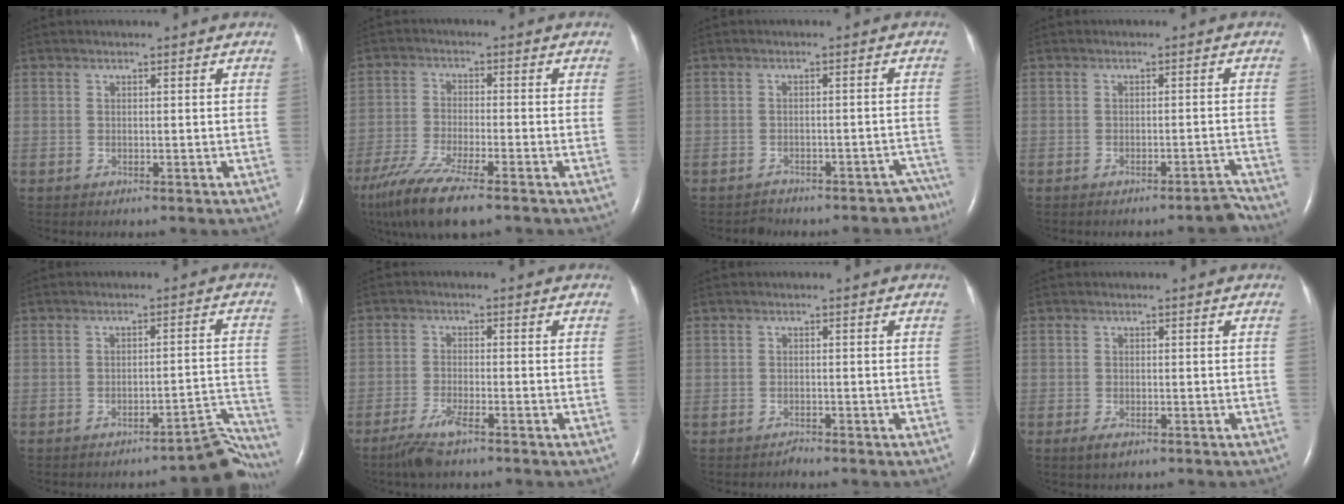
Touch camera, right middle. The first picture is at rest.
{"total": 11.7, "force": [-8.6, 1.5, 7.9], "torque": [-0.156, -0.031, -0.149]}
{"total": 6.0, "force": [-5.4, 2.6, 0.3], "torque": [0.024, 0.027, -0.062]}
{"total": 2.6, "force": [-2.4, -0.1, 0.9], "torque": [-0.006, 0.006, -0.032]}
{"total": 7.3, "force": [-7.0, 0.5, 2.2], "torque": [0.012, 0.040, -0.089]}
{"total": 4.6, "force": [-3.4, 0.5, 3.1], "torque": [-0.079, -0.012, -0.064]}
{"total": 0.7, "force": [-0.7, 0.0, -0.1], "torque": [0.001, -0.003, -0.012]}
{"total": 1.7, "force": [-0.9, 0.6, 1.2], "torque": [-0.030, -0.003, -0.015]}